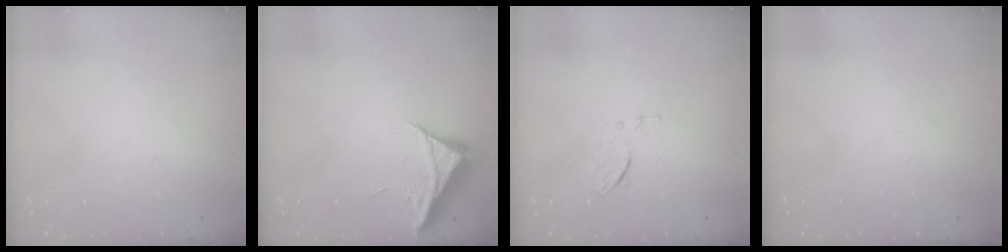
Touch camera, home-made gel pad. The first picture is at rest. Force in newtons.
{"total": 9.2, "press": 9.2, "slide": 0.8}
{"total": 6.2, "press": 6.1, "slide": 1.0}
{"total": 0.0}